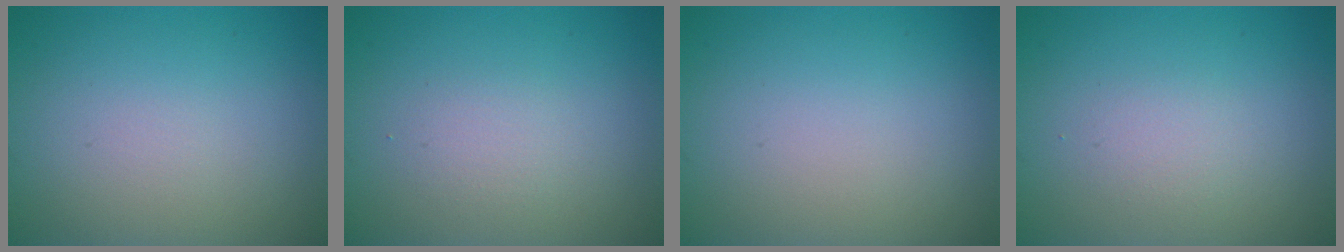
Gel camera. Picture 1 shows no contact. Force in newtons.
{"total": 1.3, "press": 1.3, "slide": 0.1}
{"total": 0.0}
{"total": 1.2, "press": 1.2, "slide": 0.0}